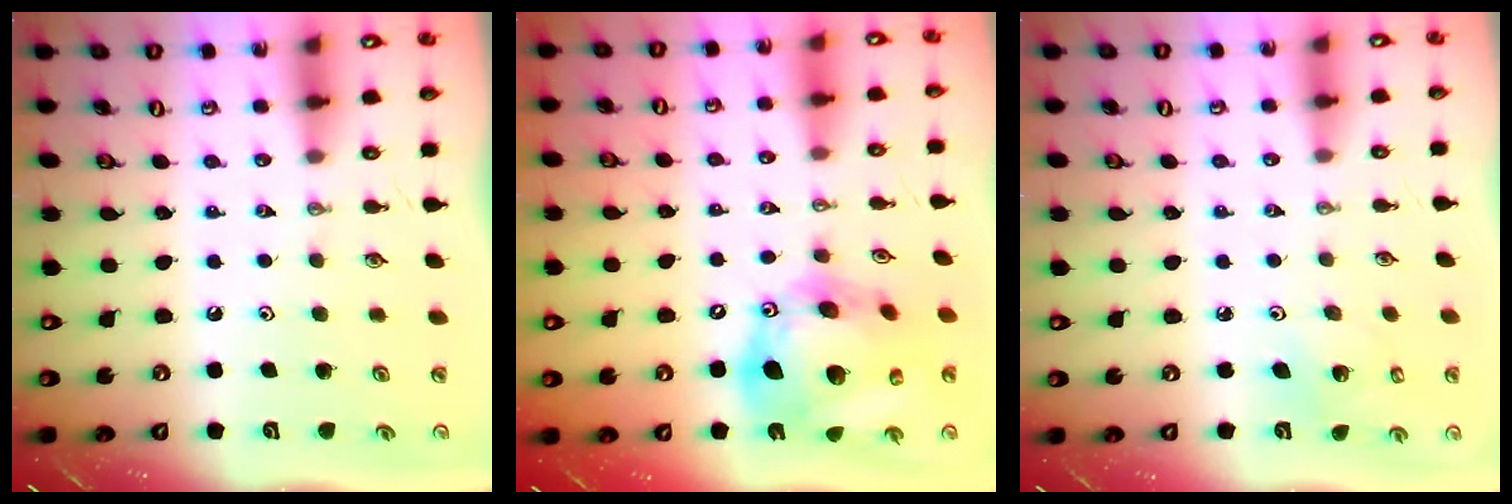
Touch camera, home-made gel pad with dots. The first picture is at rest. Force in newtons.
{"total": 23.0, "press": 22.7, "slide": 3.3}
{"total": 3.3, "press": 3.3, "slide": 0.2}